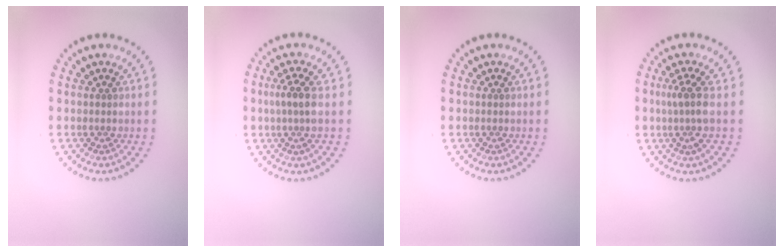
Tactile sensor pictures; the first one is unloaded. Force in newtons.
{"total": 2.4, "press": 1.9, "slide": 1.5}
{"total": 0.0}
{"total": 2.5, "press": 1.9, "slide": 1.6}